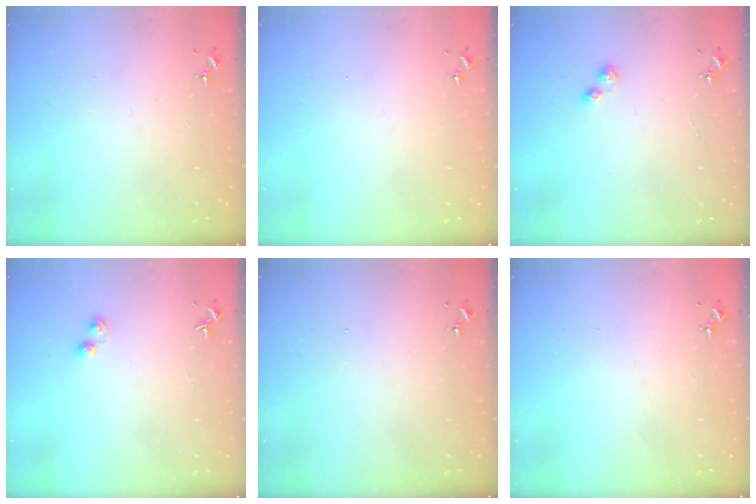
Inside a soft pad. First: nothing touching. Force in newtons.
{"total": 0.0}
{"total": 4.1, "press": 4.0, "slide": 0.5}
{"total": 2.9, "press": 2.9, "slide": 0.4}
{"total": 0.0}
{"total": 0.0}